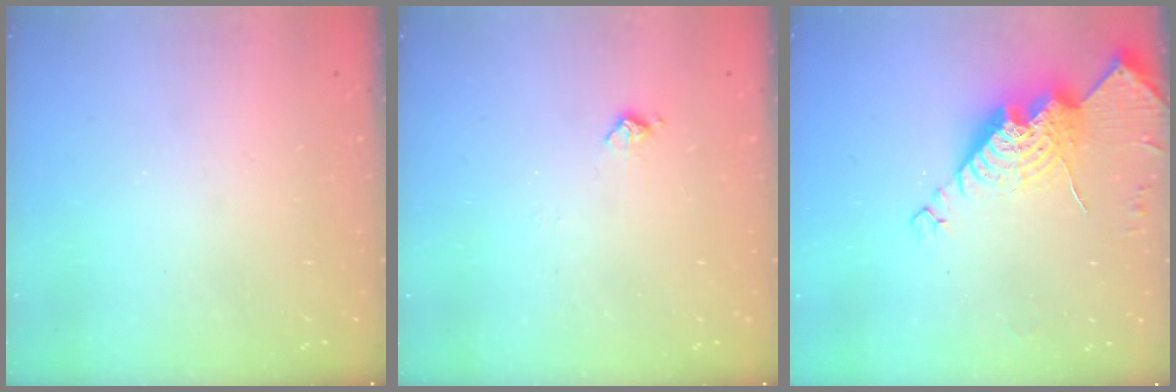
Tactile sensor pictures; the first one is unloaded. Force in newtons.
{"total": 5.7, "press": 5.7, "slide": 0.8}
{"total": 16.3, "press": 16.3, "slide": 1.2}